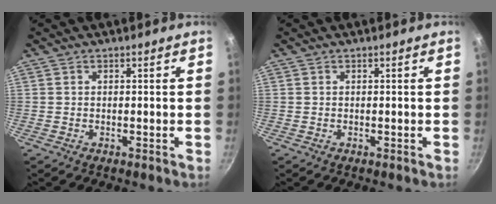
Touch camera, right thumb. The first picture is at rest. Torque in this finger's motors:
{"motor_torque": [0.00, 0.00, 0.00, 0.00, 0.00]}